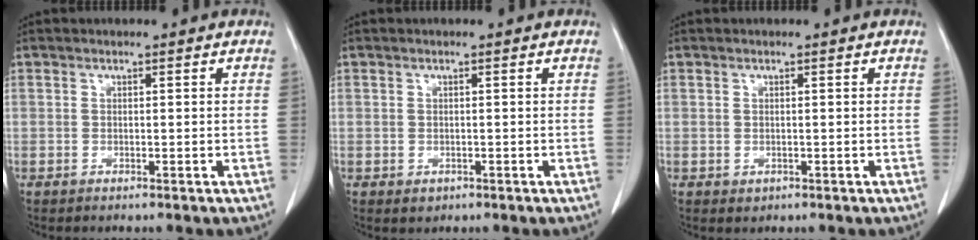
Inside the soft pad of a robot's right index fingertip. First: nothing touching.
{"total": 1.1, "force": [-0.4, 1.0, 0.4], "torque": [-0.007, 0.001, 0.001]}
{"total": 0.7, "force": [-0.1, 0.7, 0.3], "torque": [-0.006, 0.000, 0.004]}